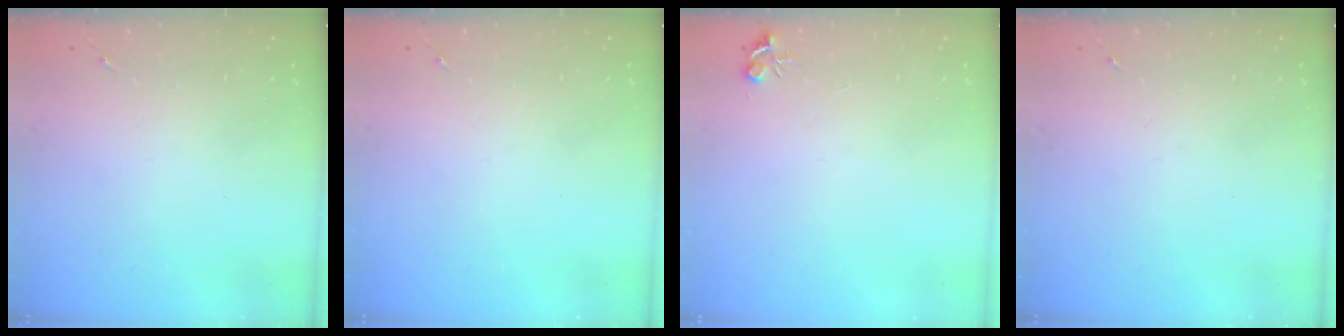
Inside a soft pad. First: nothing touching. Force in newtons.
{"total": 0.0}
{"total": 4.7, "press": 4.7, "slide": 0.6}
{"total": 0.0}